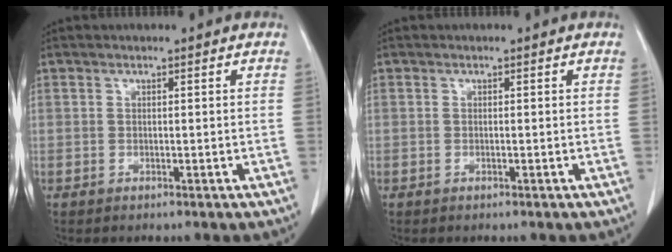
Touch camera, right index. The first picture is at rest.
{"total": 0.0}